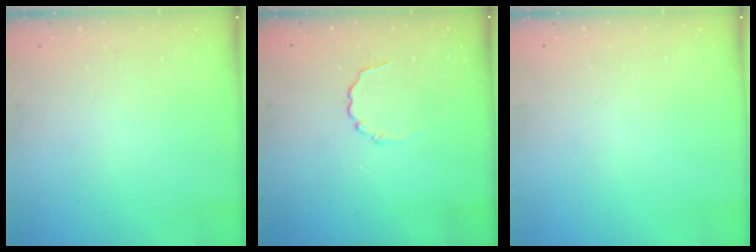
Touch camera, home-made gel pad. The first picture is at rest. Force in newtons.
{"total": 2.3, "press": 2.1, "slide": 0.9}
{"total": 0.0}